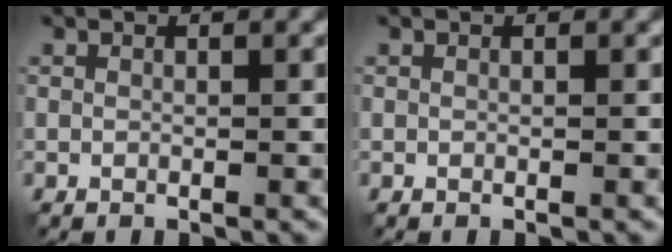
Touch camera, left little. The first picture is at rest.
{"total": 0.0}